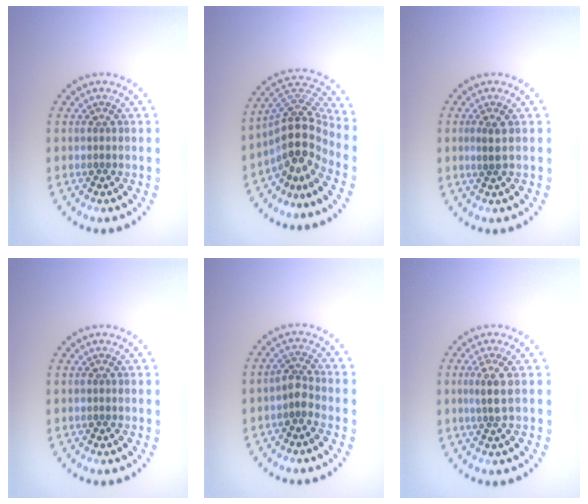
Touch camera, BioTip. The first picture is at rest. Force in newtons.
{"total": 5.0, "press": 3.6, "slide": 3.6}
{"total": 1.2, "press": 1.0, "slide": 0.7}
{"total": 0.0}
{"total": 1.7, "press": 1.4, "slide": 1.0}
{"total": 1.9, "press": 1.6, "slide": 1.1}